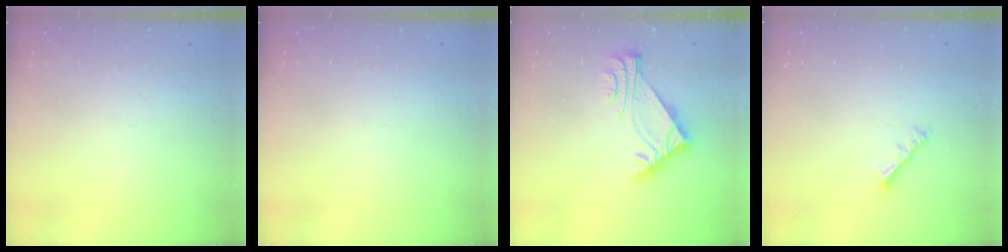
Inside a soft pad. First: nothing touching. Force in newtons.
{"total": 0.0}
{"total": 6.2, "press": 6.1, "slide": 1.0}
{"total": 2.6, "press": 2.5, "slide": 0.5}